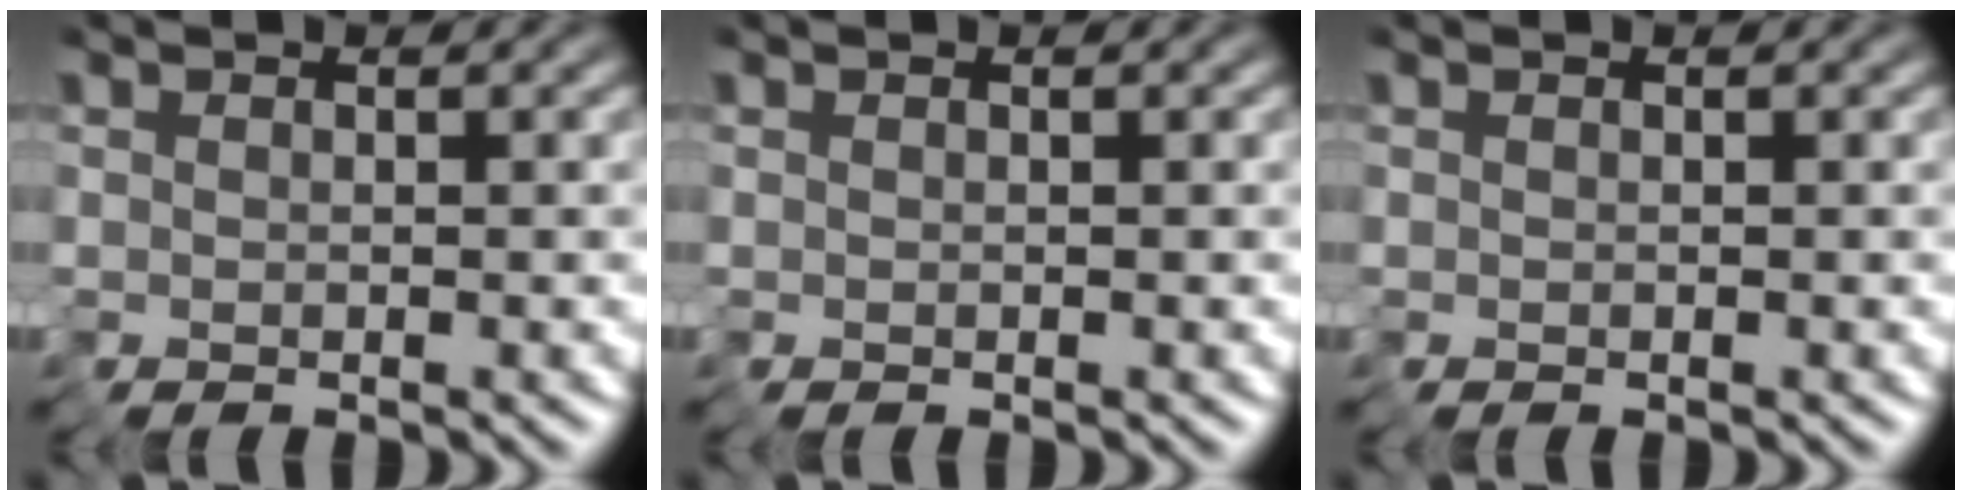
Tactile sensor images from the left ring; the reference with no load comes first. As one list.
[{"total": 0.0}, {"total": 0.0}]